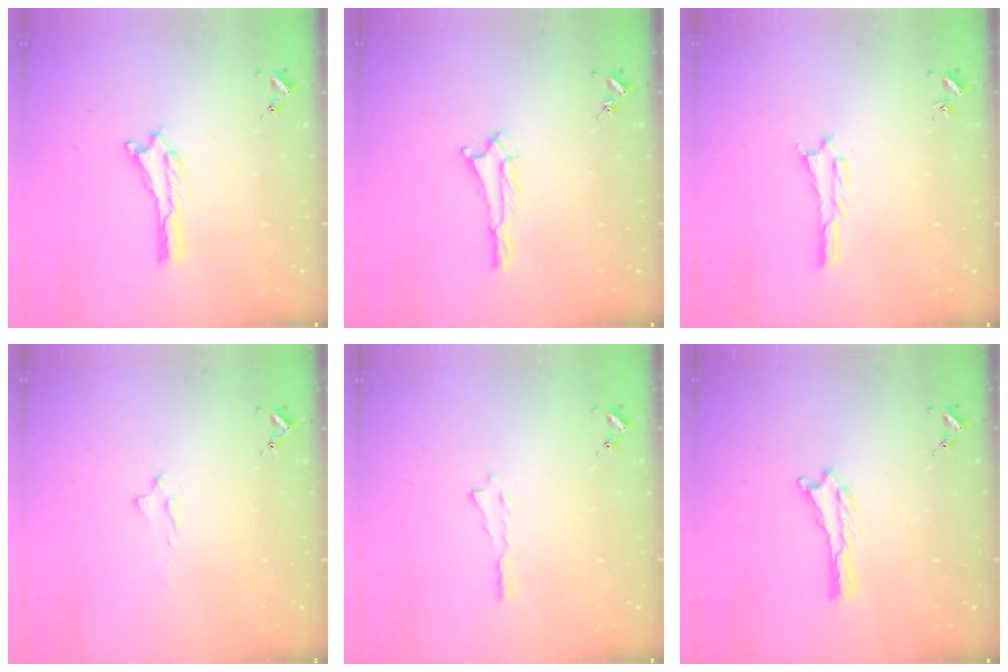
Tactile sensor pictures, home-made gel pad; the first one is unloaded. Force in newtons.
{"total": 1.7, "press": 1.7, "slide": 0.2}
{"total": 0.6, "press": 0.6, "slide": 0.1}
{"total": 2.0, "press": 2.0, "slide": 0.4}
{"total": 0.0}
{"total": 0.0}